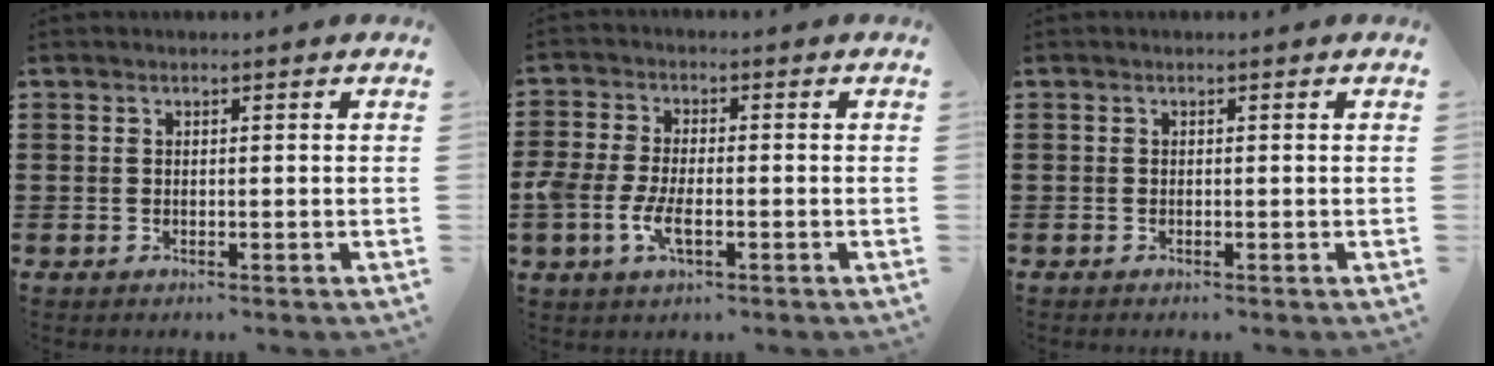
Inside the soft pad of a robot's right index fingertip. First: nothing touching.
{"total": 5.3, "force": [-1.6, 2.5, 4.4], "torque": [-0.111, -0.005, -0.038]}
{"total": 0.0}